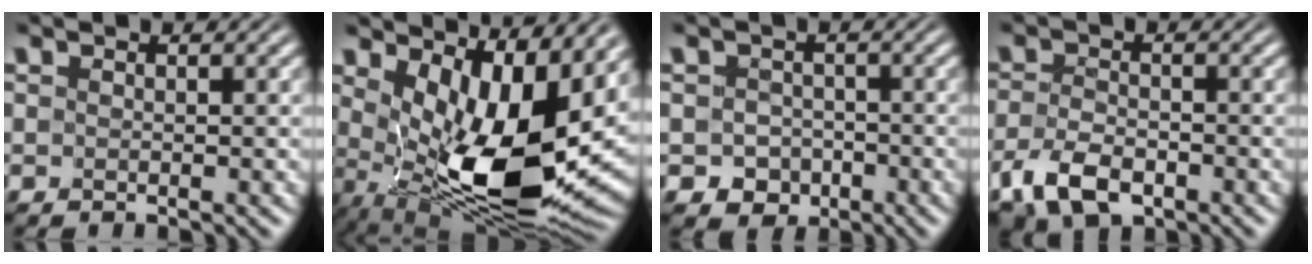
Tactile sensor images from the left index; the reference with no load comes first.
{"total": 13.1, "force": [1.8, 5.9, 11.5], "torque": [-0.169, -0.038, 0.046]}
{"total": 2.6, "force": [-1.3, 2.2, 0.4], "torque": [0.002, -0.001, -0.020]}
{"total": 4.1, "force": [-2.6, 2.2, 2.3], "torque": [-0.049, -0.006, -0.056]}